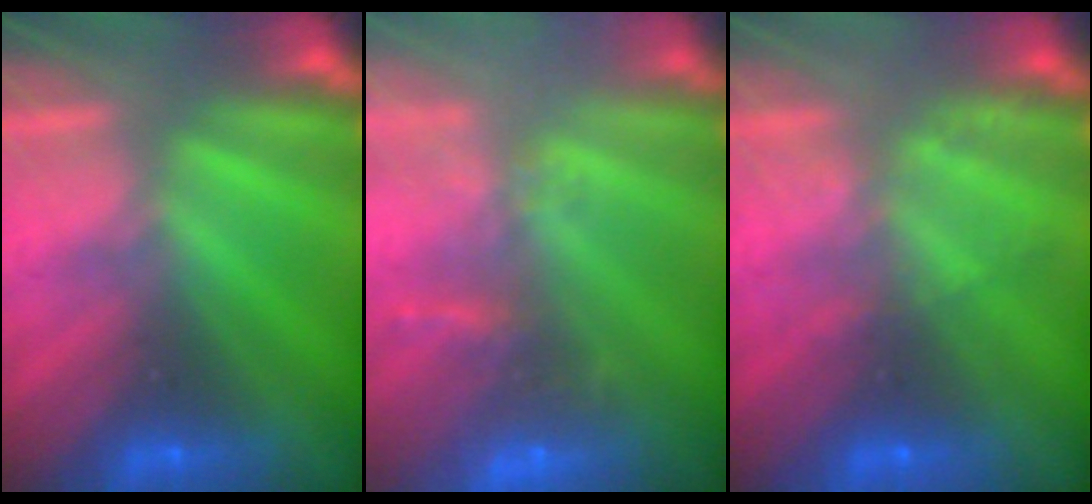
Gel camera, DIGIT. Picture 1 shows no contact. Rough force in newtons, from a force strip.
{"total": 8.0}
{"total": 2.2}